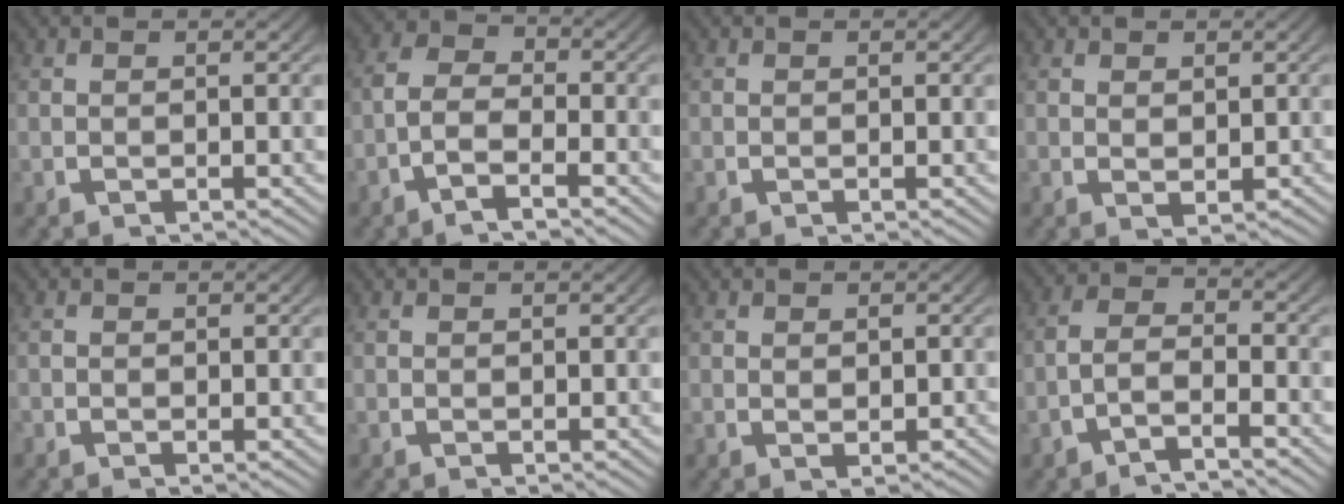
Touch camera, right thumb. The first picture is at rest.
{"total": 5.0, "force": [-1.5, 3.0, 3.7], "torque": [-0.067, -0.016, -0.032]}
{"total": 0.0}
{"total": 1.4, "force": [0.3, 1.0, 0.8], "torque": [-0.012, -0.011, 0.014]}
{"total": 0.5, "force": [-0.2, 0.5, 0.1], "torque": [0.003, -0.002, -0.008]}
{"total": 0.0}
{"total": 1.3, "force": [-0.1, 1.0, 0.9], "torque": [-0.014, -0.009, 0.005]}
{"total": 4.4, "force": [-1.7, 2.3, 3.3], "torque": [-0.060, -0.013, -0.035]}